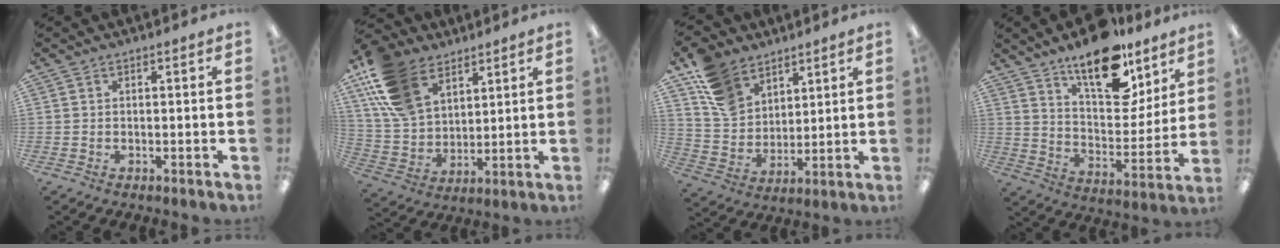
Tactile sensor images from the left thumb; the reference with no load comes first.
{"total": 17.9, "force": [10.3, 11.3, 9.2], "torque": [-0.222, -0.030, 0.198]}
{"total": 12.9, "force": [8.4, 8.9, 4.2], "torque": [-0.090, -0.038, 0.169]}
{"total": 17.3, "force": [13.2, 7.1, 8.8], "torque": [-0.133, -0.087, 0.228]}